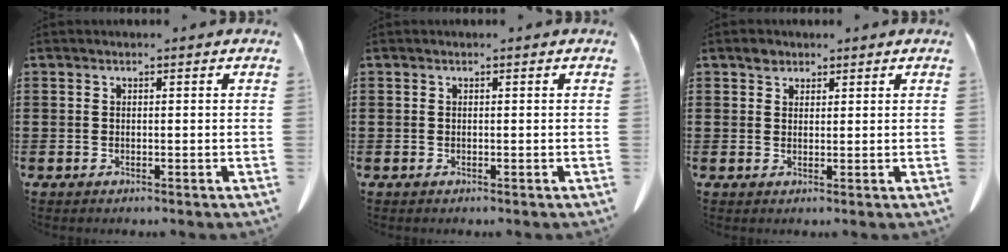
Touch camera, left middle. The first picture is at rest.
{"total": 0.0}
{"total": 1.9, "force": [1.3, 1.2, 0.6], "torque": [-0.007, 0.001, 0.024]}